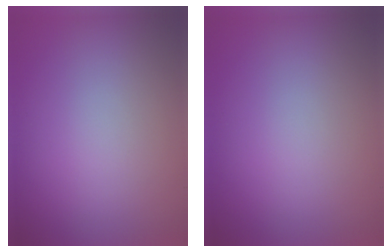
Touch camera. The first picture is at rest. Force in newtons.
{"total": 0.0}